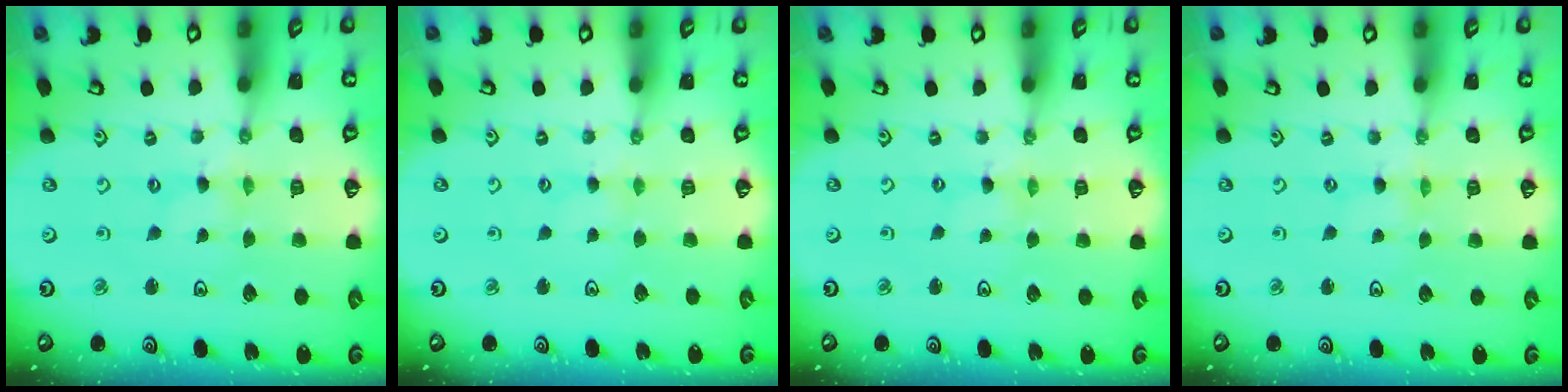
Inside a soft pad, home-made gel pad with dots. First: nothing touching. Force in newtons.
{"total": 1.7, "press": 1.7, "slide": 0.2}
{"total": 0.0}
{"total": 0.0}